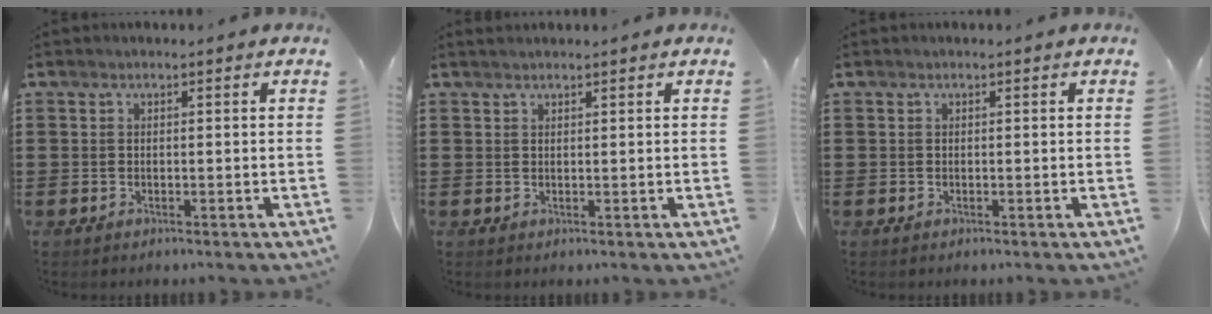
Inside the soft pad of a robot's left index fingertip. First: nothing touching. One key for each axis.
{"total": 0.7, "fx": 0.7, "fy": 0.0, "fz": 0.1, "tx": -0.003, "ty": -0.001, "tz": 0.015}
{"total": 0.0}